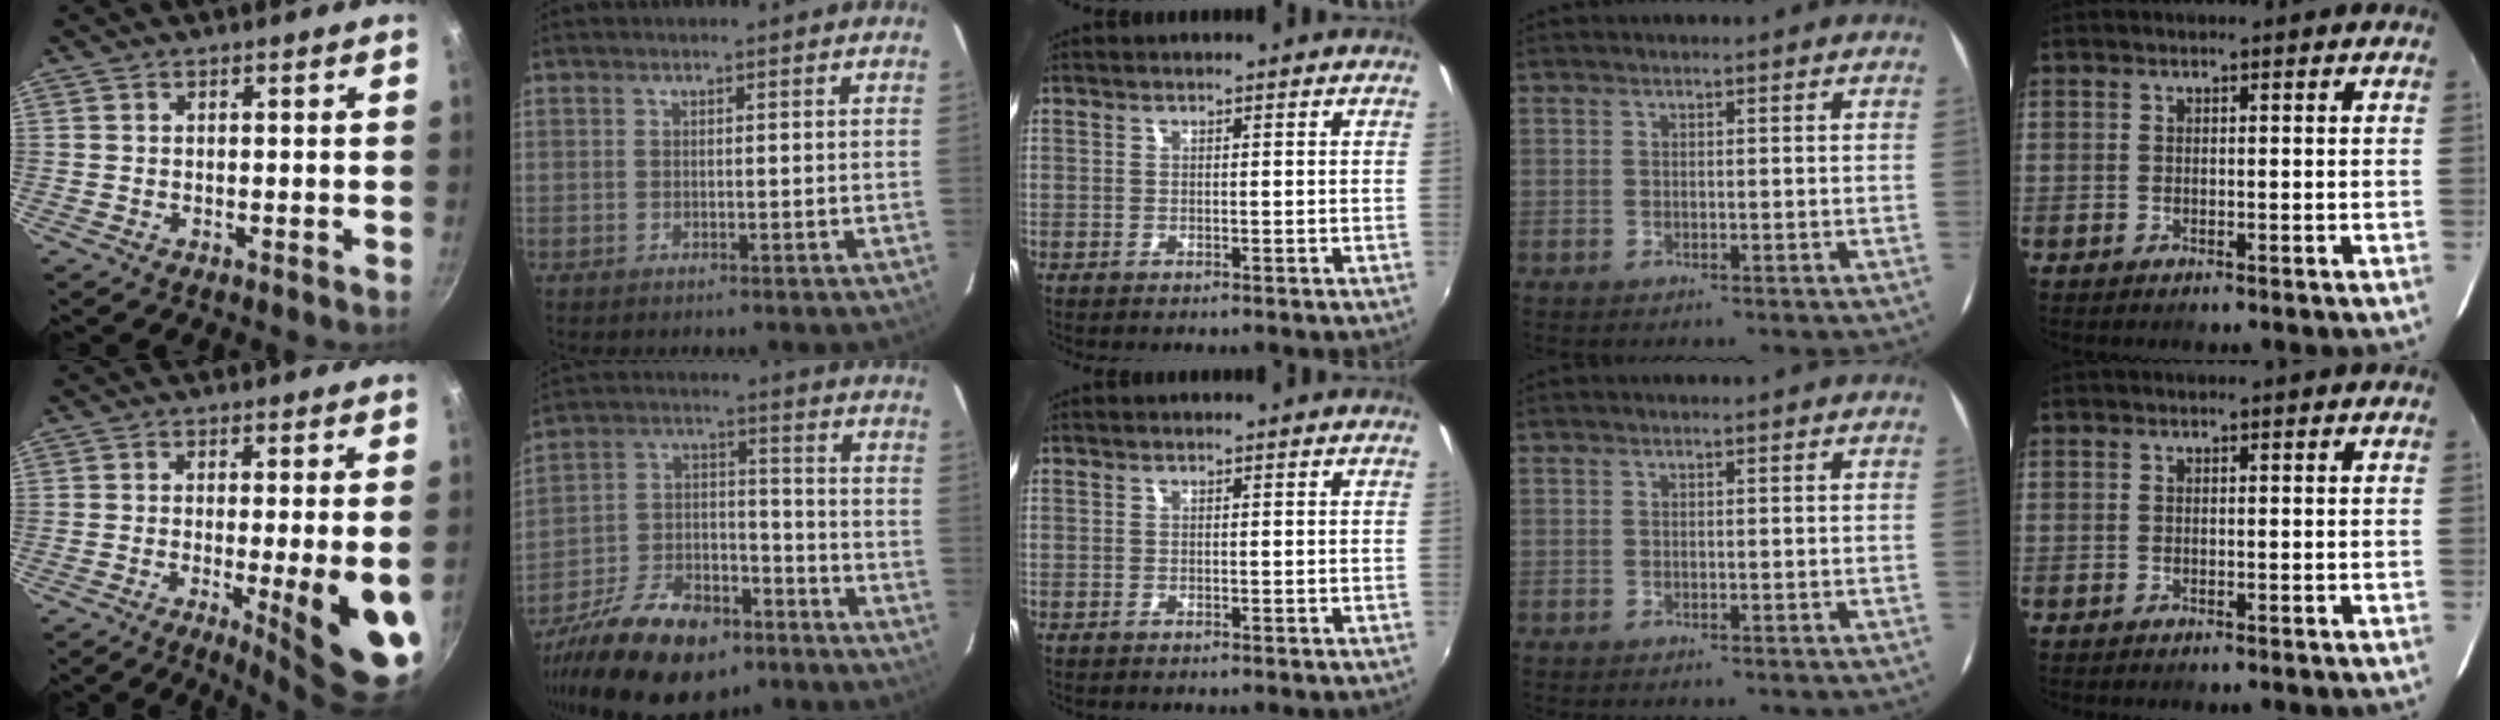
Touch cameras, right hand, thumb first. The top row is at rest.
{"thumb": {"total": 13.7, "force": [-3.6, 2.3, 13.0], "torque": [-0.165, -0.002, -0.043]}, "index": {"total": 21.2, "force": [-14.6, 10.6, 11.2], "torque": [-0.233, -0.002, -0.235]}}